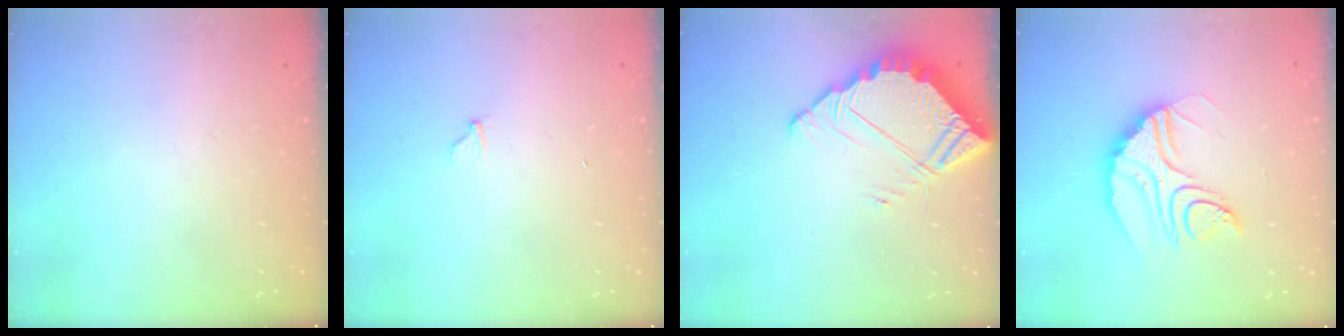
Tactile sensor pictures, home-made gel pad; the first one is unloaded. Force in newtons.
{"total": 3.3, "press": 3.3, "slide": 0.3}
{"total": 5.9, "press": 5.9, "slide": 0.2}
{"total": 16.8, "press": 16.7, "slide": 1.3}